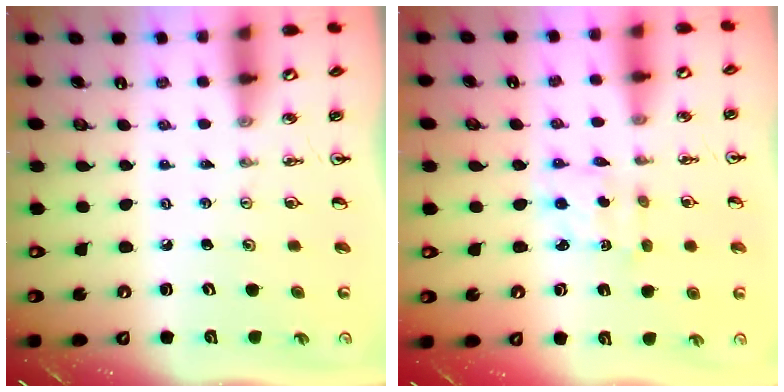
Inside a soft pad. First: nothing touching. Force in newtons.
{"total": 2.2, "press": 2.0, "slide": 0.8}